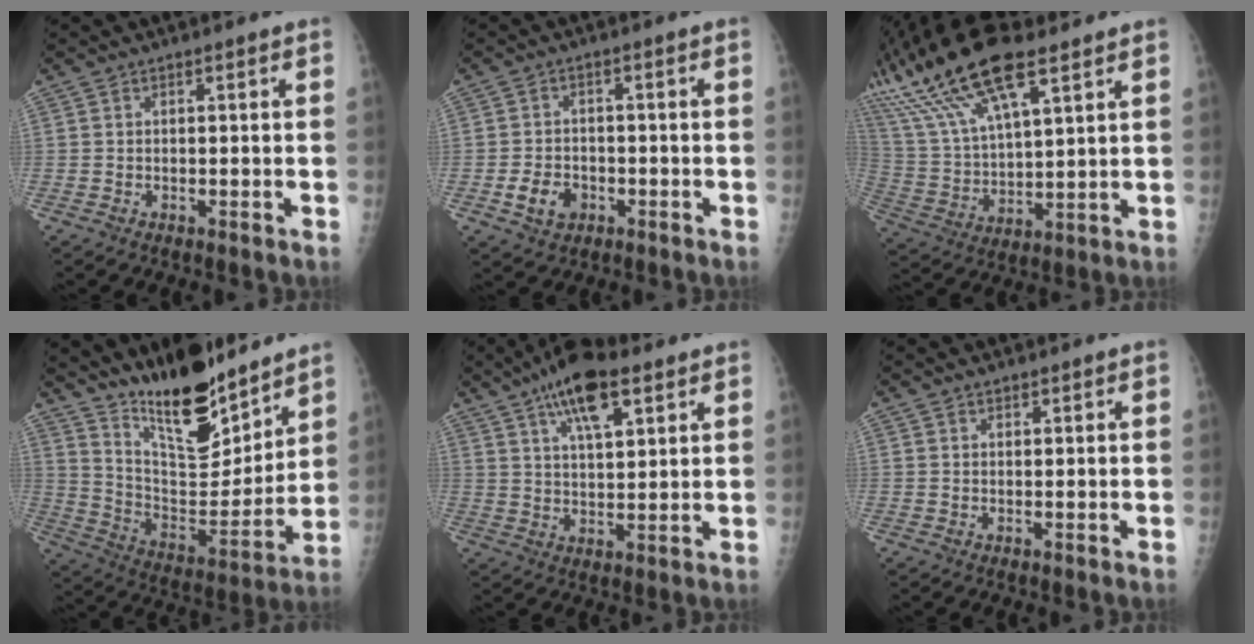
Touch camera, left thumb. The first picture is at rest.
{"total": 5.0, "force": [-1.8, 3.9, 2.5], "torque": [-0.033, 0.009, -0.026]}
{"total": 23.1, "force": [14.0, 8.1, 16.5], "torque": [-0.342, -0.013, 0.267]}
{"total": 18.9, "force": [14.8, 6.1, 9.9], "torque": [-0.116, -0.111, 0.257]}
{"total": 11.8, "force": [6.8, 4.5, 8.5], "torque": [-0.124, -0.021, 0.113]}
{"total": 1.0, "force": [0.8, 0.5, 0.2], "torque": [0.007, -0.005, 0.009]}